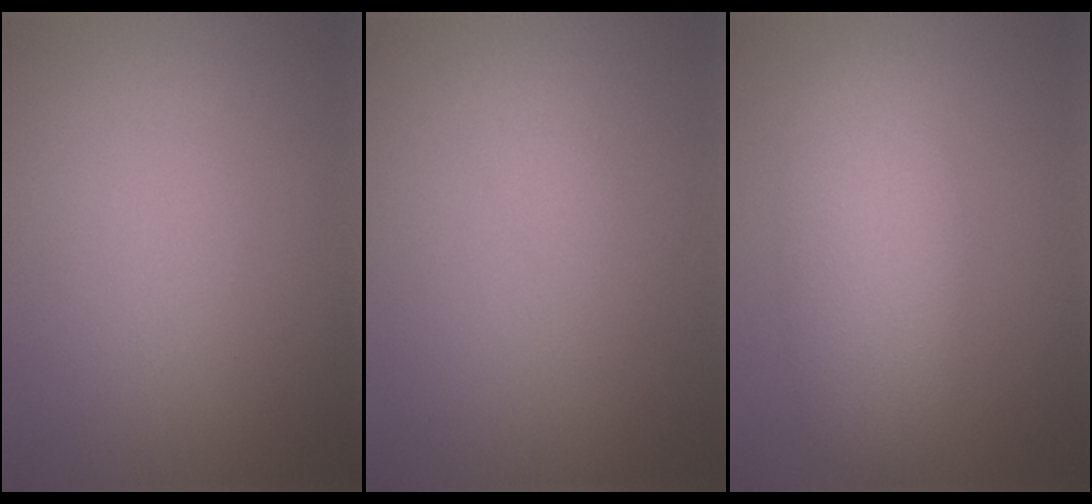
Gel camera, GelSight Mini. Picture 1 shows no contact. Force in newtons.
{"total": 1.2, "press": 1.2, "slide": 0.0}
{"total": 5.3, "press": 5.3, "slide": 0.2}